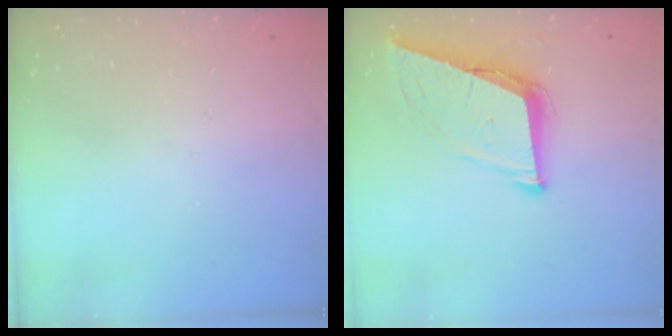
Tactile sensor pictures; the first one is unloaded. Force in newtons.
{"total": 8.7, "press": 8.4, "slide": 2.4}